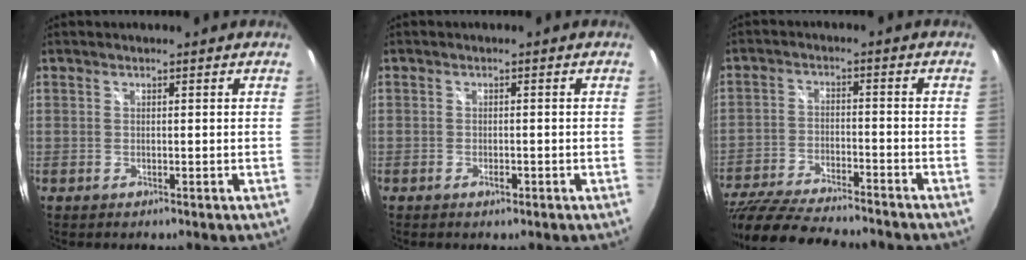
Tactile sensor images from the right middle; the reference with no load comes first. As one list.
[{"total": 1.4, "force": [-0.9, 0.8, 0.8], "torque": [-0.013, -0.002, -0.014]}, {"total": 19.7, "force": [-16.8, 4.4, 9.3], "torque": [-0.193, -0.042, -0.273]}]